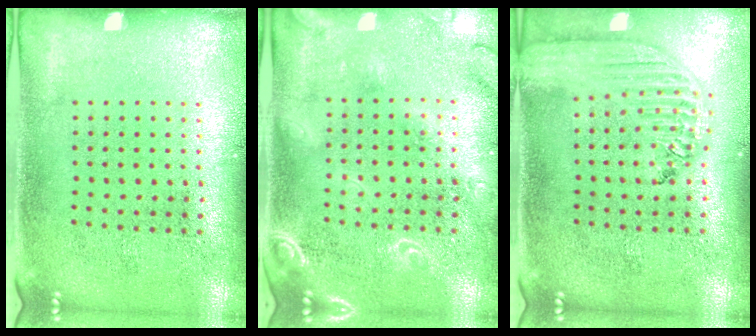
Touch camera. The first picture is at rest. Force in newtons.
{"total": 2.1, "press": 1.9, "slide": 0.7}
{"total": 2.3, "press": 1.9, "slide": 1.2}